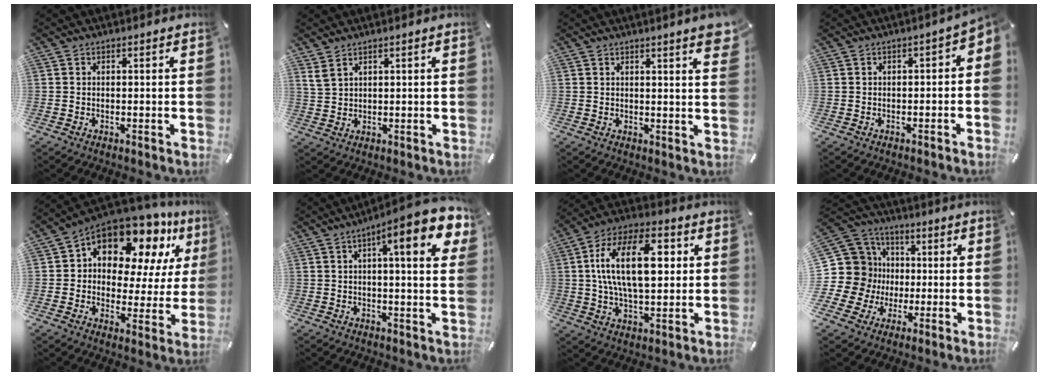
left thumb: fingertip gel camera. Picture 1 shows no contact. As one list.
[{"total": 2.8, "force": [1.9, 1.3, 1.5], "torque": [-0.034, -0.002, 0.037]}, {"total": 4.4, "force": [2.7, 0.4, 3.4], "torque": [-0.054, -0.014, 0.045]}, {"total": 3.0, "force": [-1.1, 1.5, 2.3], "torque": [-0.033, 0.009, -0.023]}, {"total": 14.0, "force": [10.5, 7.2, 5.8], "torque": [-0.103, -0.092, 0.184]}, {"total": 13.8, "force": [5.9, 2.9, 12.1], "torque": [-0.167, -0.028, 0.085]}, {"total": 19.2, "force": [3.4, 10.2, 15.9], "torque": [-0.306, 0.001, 0.046]}, {"total": 18.0, "force": [0.0, 17.0, 6.1], "torque": [-0.124, -0.010, 0.020]}]